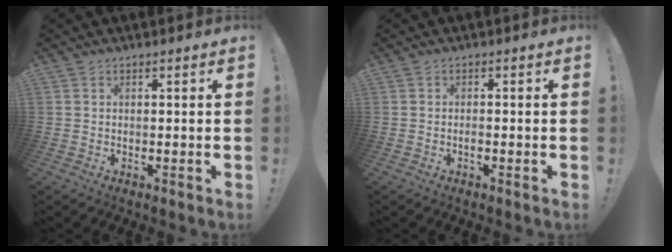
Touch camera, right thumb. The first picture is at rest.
{"total": 0.9, "force": [-0.7, 0.2, 0.6], "torque": [-0.013, 0.002, -0.012]}